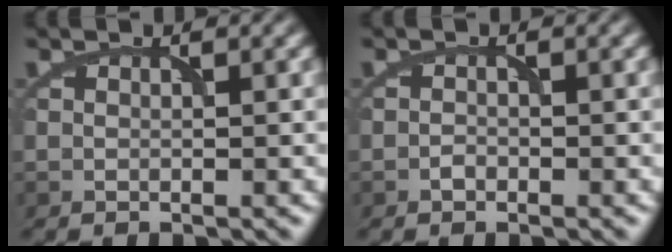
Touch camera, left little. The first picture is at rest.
{"total": 0.7, "force": [-0.5, 0.4, 0.2], "torque": [-0.003, -0.001, -0.010]}